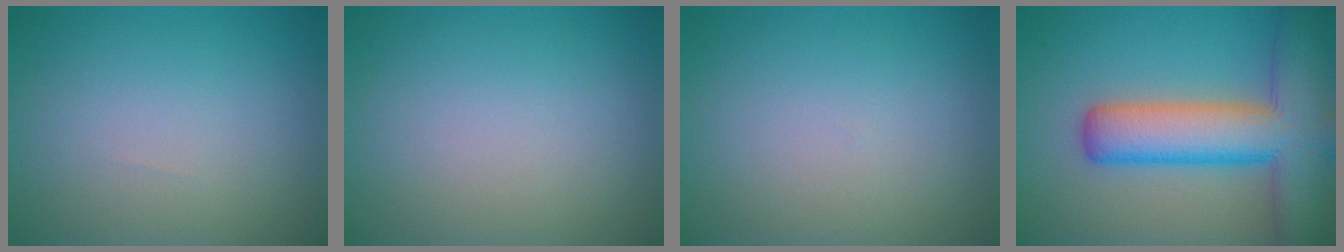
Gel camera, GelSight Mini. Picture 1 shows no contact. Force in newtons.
{"total": 0.0}
{"total": 0.0}
{"total": 10.4, "press": 10.4, "slide": 0.6}